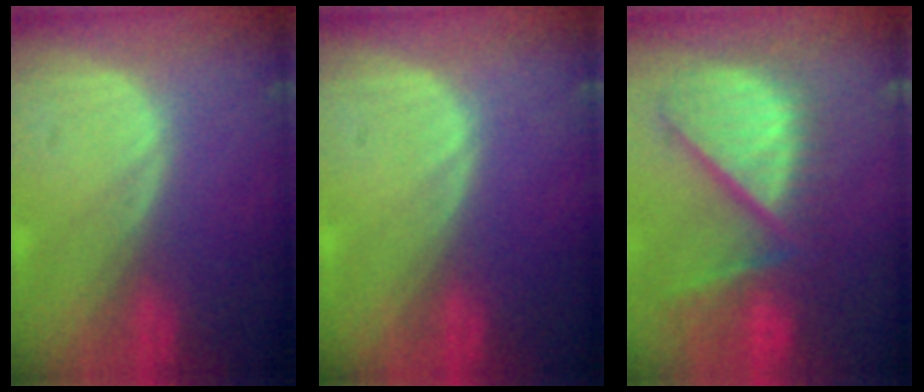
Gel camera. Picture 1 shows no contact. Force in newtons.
{"total": 0.0}
{"total": 12.4, "press": 10.6, "slide": 6.4}